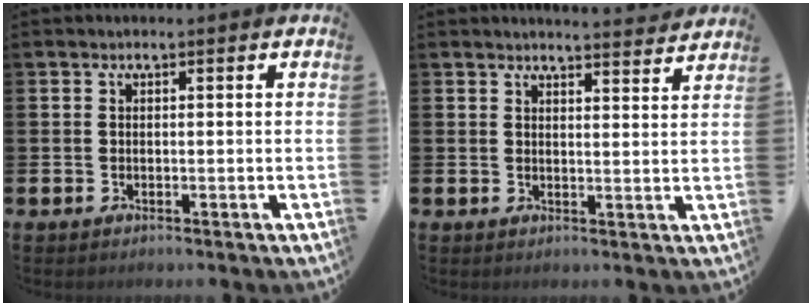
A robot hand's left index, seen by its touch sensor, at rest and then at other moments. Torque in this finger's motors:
{"motor_torque": [0.14, -0.26, 0.01, 0.02]}